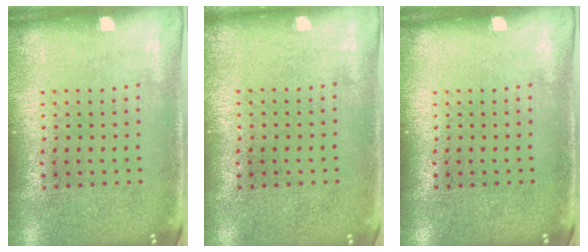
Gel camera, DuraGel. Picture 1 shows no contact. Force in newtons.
{"total": 0.0}
{"total": 0.0}